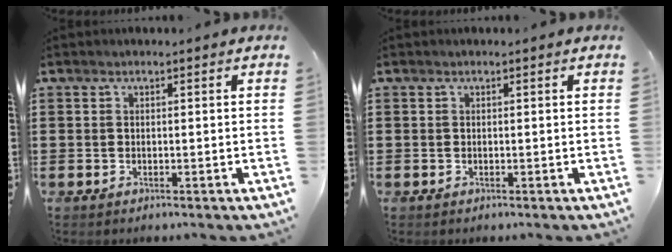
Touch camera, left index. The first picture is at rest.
{"total": 0.0}